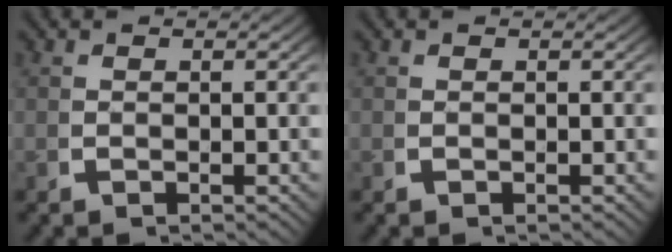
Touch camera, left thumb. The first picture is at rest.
{"total": 0.6, "force": [0.3, -0.5, -0.1], "torque": [0.006, -0.001, 0.006]}